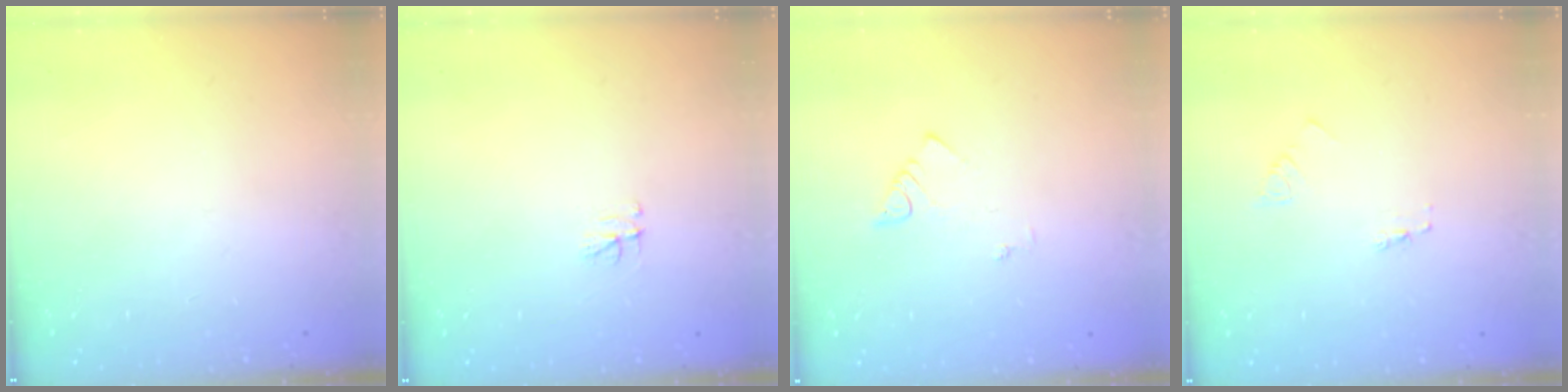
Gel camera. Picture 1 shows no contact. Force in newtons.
{"total": 3.1, "press": 3.1, "slide": 0.4}
{"total": 2.1, "press": 2.1, "slide": 0.4}
{"total": 1.8, "press": 1.8, "slide": 0.2}